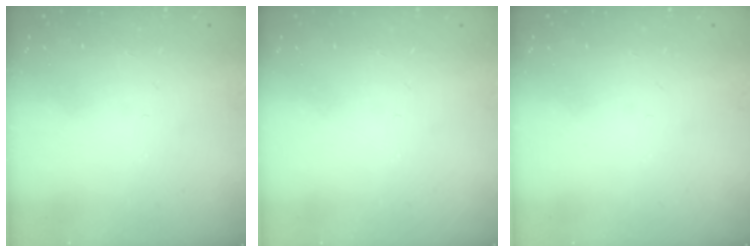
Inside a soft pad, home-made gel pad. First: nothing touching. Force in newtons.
{"total": 0.0}
{"total": 0.0}